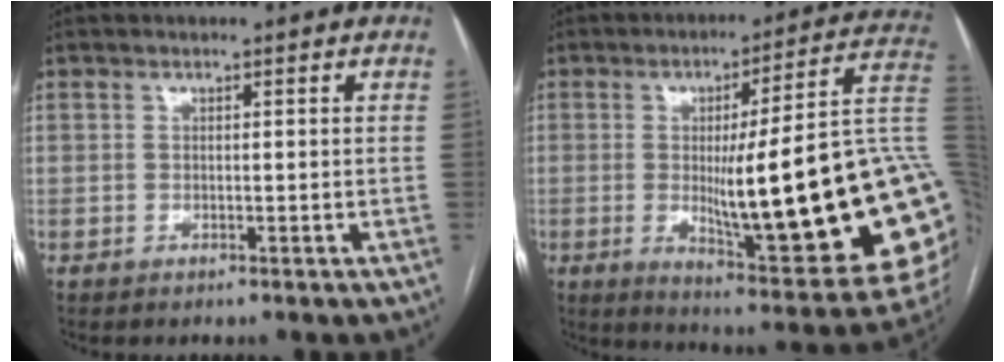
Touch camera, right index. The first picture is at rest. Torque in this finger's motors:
{"motor_torque": [2.14, 0.00, 1.06, 0.21]}